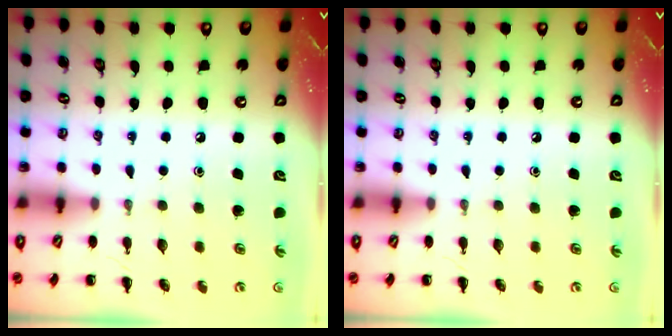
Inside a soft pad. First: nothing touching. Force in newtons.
{"total": 0.0}